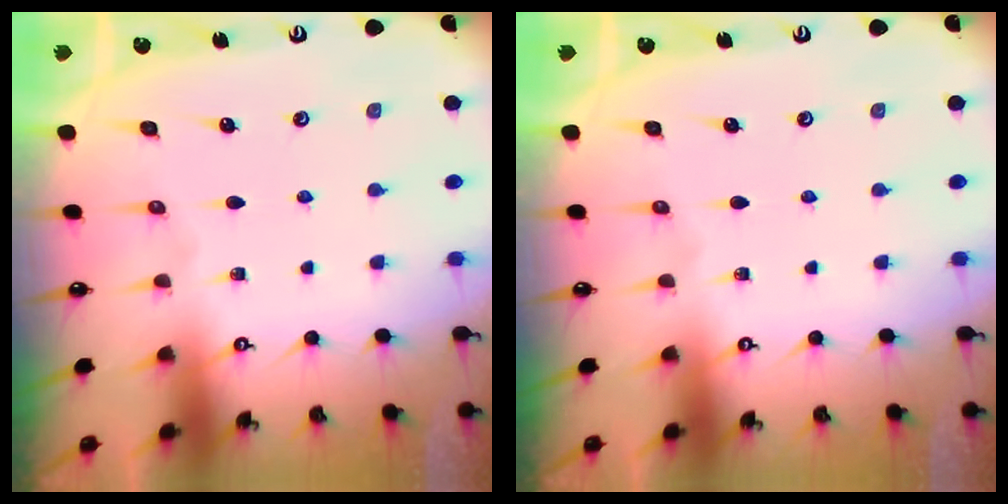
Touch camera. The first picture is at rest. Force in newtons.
{"total": 0.0}